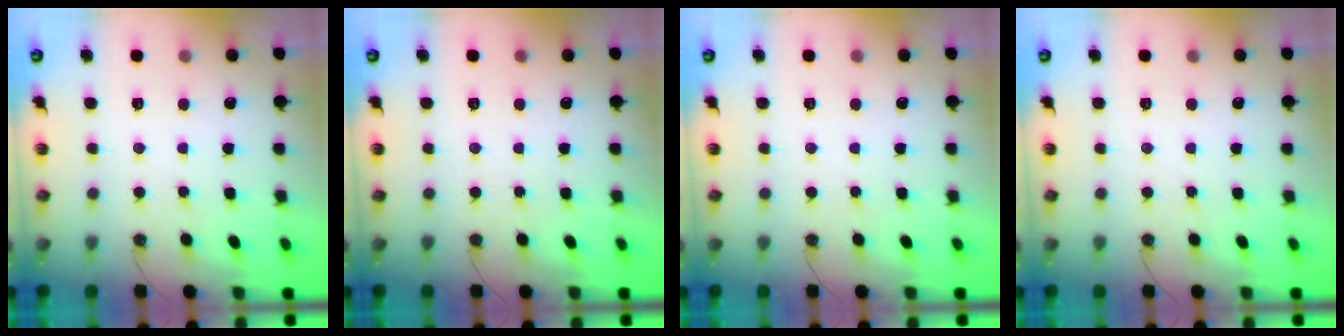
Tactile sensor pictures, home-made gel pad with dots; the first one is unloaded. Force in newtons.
{"total": 0.0}
{"total": 0.0}
{"total": 0.0}